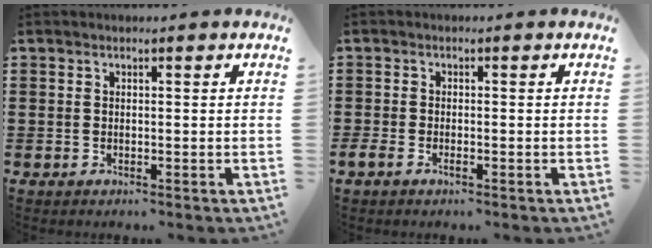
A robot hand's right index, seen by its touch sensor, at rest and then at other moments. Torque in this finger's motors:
{"motor_torque": [0.14, 0.14, 0.17, -0.01]}